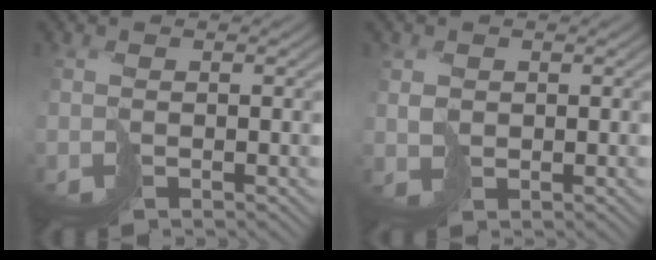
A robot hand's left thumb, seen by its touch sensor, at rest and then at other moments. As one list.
[{"total": 1.6, "force": [0.9, 1.3, 0.4], "torque": [-0.006, -0.002, 0.026]}]